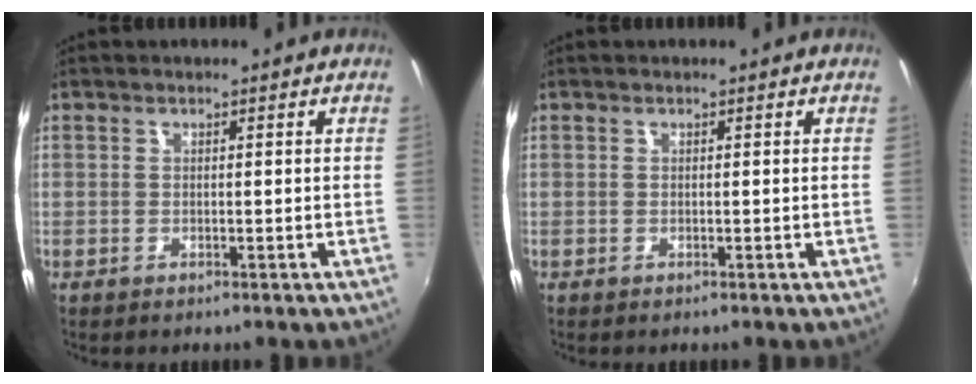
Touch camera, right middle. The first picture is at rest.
{"total": 0.0}